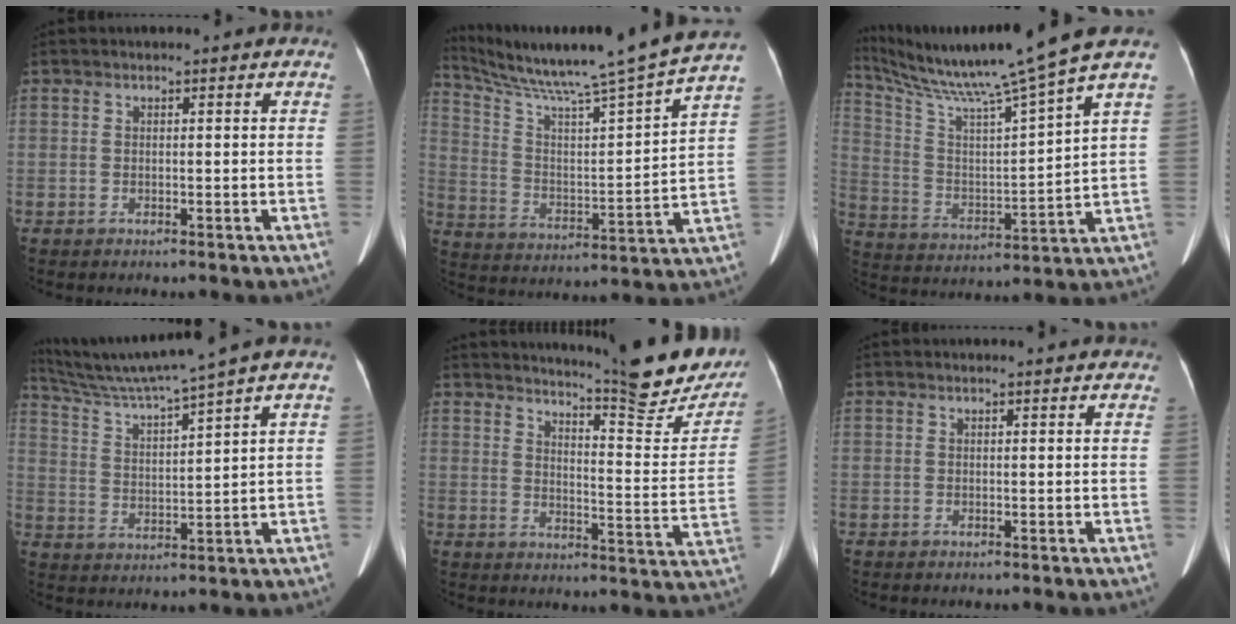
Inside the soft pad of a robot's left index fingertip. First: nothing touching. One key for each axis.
{"total": 22.5, "fx": 19.0, "fy": -1.7, "fz": 12.0, "tx": -0.205, "ty": -0.028, "tz": 0.292}
{"total": 17.8, "fx": 14.6, "fy": -3.0, "fz": 9.6, "tx": -0.176, "ty": -0.026, "tz": 0.250}
{"total": 10.7, "fx": 9.0, "fy": -2.7, "fz": 5.0, "tx": -0.097, "ty": 0.000, "tz": 0.170}
{"total": 18.4, "fx": 16.6, "fy": 1.4, "fz": 7.9, "tx": -0.106, "ty": -0.075, "tz": 0.198}
{"total": 2.2, "fx": 2.1, "fy": 0.4, "fz": 0.7, "tx": -0.014, "ty": 0.018, "tz": 0.019}